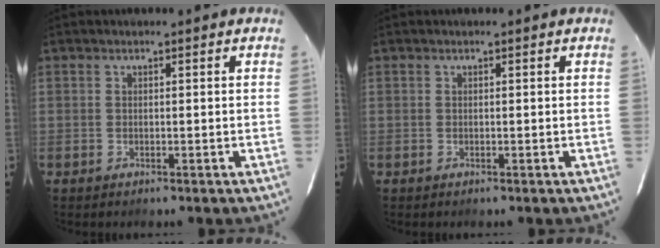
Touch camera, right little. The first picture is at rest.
{"total": 0.0}